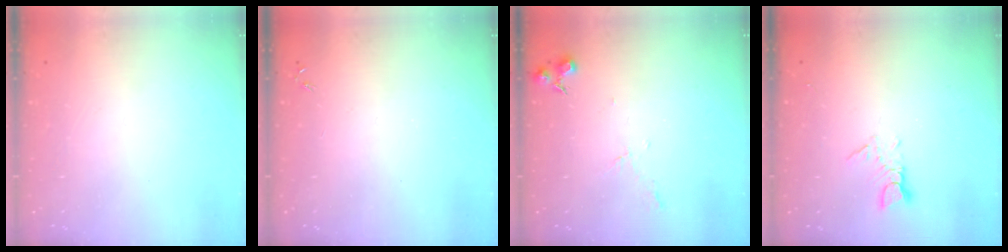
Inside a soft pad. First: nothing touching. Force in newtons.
{"total": 0.0}
{"total": 5.5, "press": 5.5, "slide": 0.8}
{"total": 3.0, "press": 3.0, "slide": 0.3}